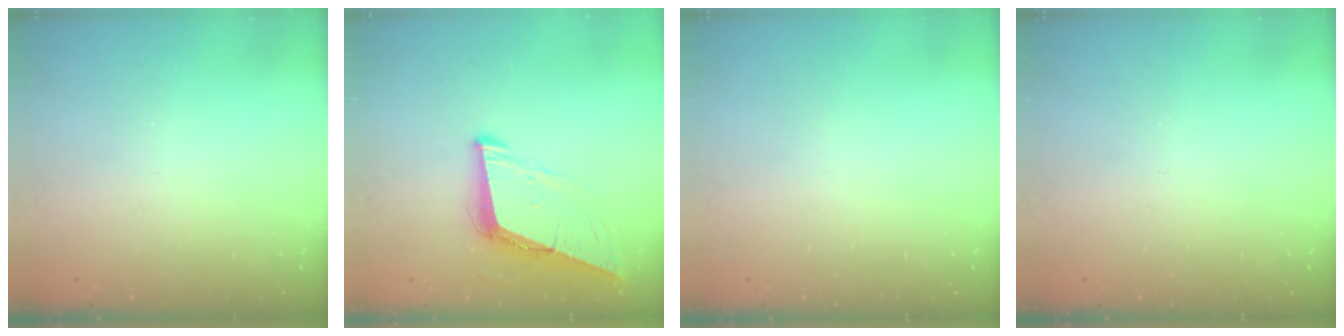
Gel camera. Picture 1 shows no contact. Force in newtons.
{"total": 8.9, "press": 8.2, "slide": 3.6}
{"total": 0.0}
{"total": 0.0}